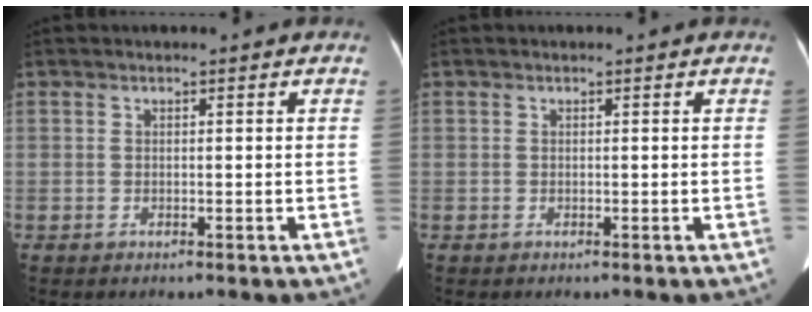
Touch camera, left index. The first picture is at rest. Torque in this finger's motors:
{"motor_torque": [-0.01, 0.03, 0.00, 0.00]}